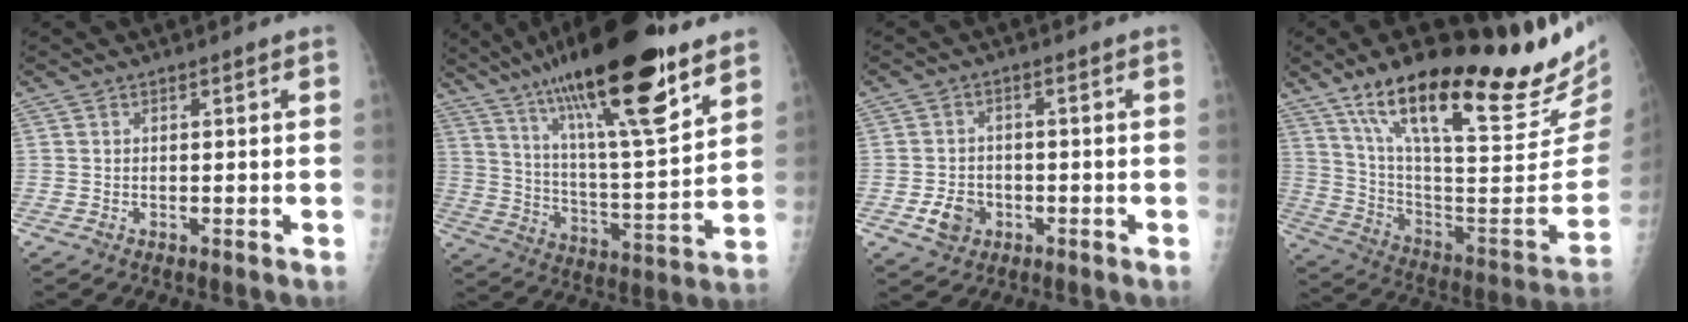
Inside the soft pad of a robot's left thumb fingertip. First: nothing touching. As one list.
[{"total": 26.4, "force": [16.7, 5.9, 19.6], "torque": [-0.321, -0.051, 0.280]}, {"total": 4.9, "force": [-1.8, 4.0, 2.2], "torque": [-0.027, 0.009, -0.026]}, {"total": 31.5, "force": [21.6, 6.2, 22.1], "torque": [-0.312, -0.086, 0.342]}]